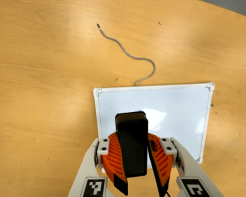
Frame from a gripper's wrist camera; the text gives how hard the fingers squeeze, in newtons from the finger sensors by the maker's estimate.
{"total": 11.4, "left": 10.7, "right": 12.1}